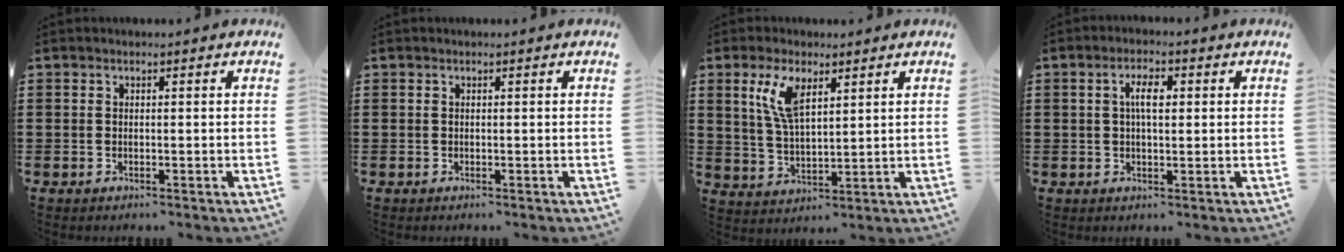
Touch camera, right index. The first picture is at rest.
{"total": 0.0}
{"total": 7.0, "force": [3.2, 2.7, 5.6], "torque": [-0.120, 0.006, 0.057]}
{"total": 3.7, "force": [0.5, 1.4, 3.4], "torque": [-0.068, 0.007, 0.006]}